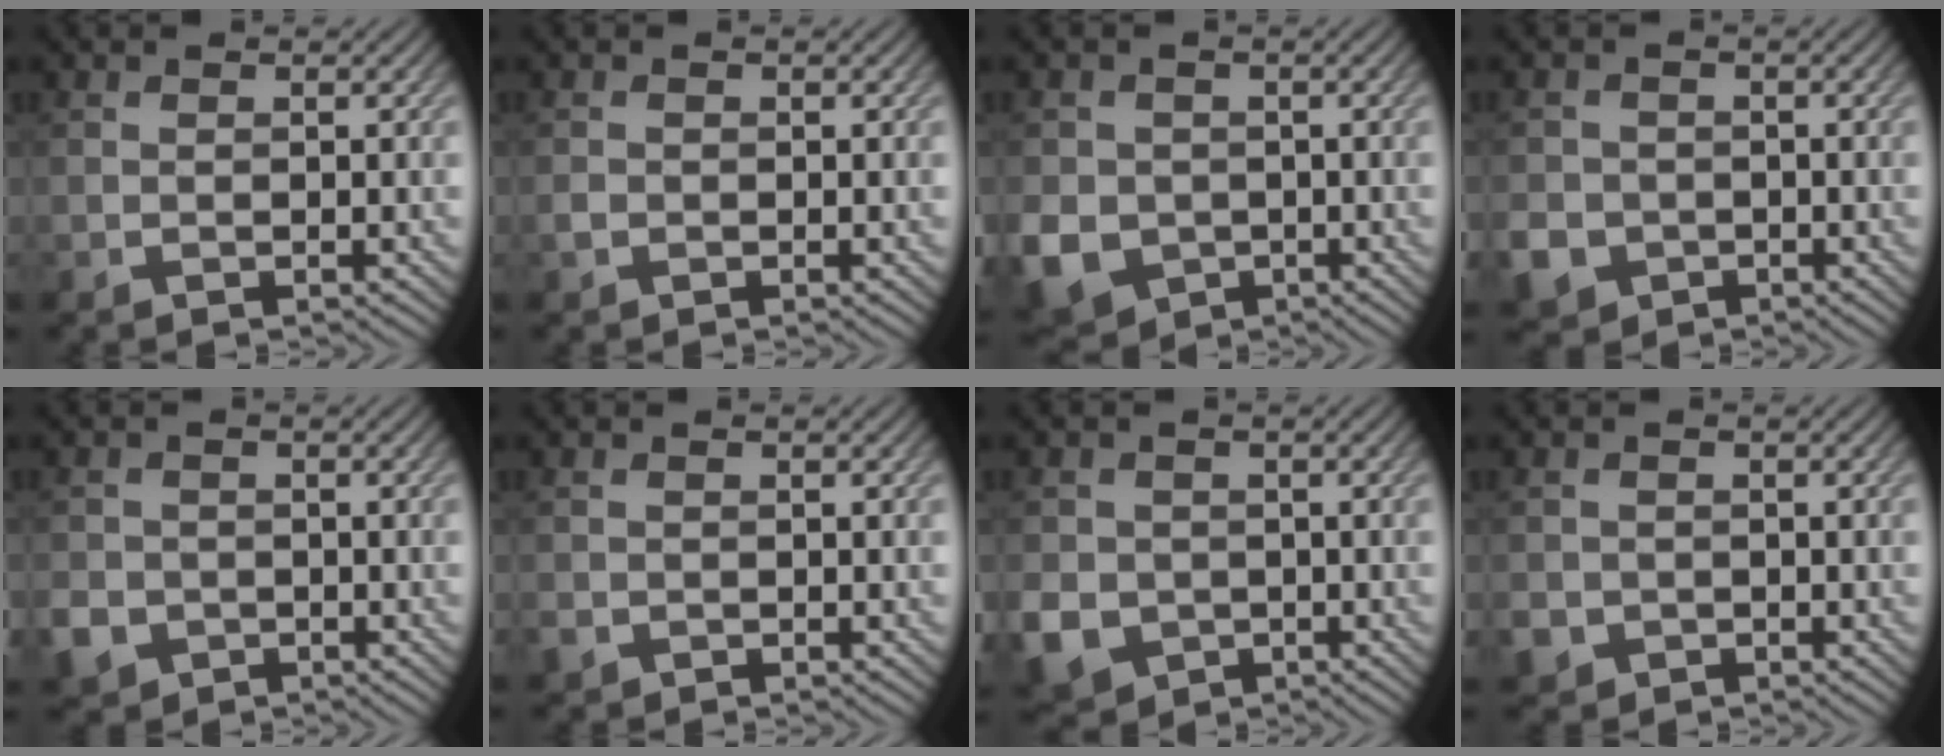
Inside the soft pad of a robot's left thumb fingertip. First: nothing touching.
{"total": 0.7, "force": [-0.3, 0.5, 0.2], "torque": [-0.006, -0.002, -0.008]}
{"total": 8.6, "force": [-2.6, 7.3, 3.8], "torque": [-0.110, -0.034, -0.058]}
{"total": 5.3, "force": [-2.3, 4.5, 1.7], "torque": [-0.049, -0.019, -0.050]}
{"total": 4.4, "force": [-2.0, 3.7, 1.5], "torque": [-0.043, -0.015, -0.043]}
{"total": 1.5, "force": [-0.8, 1.2, 0.4], "torque": [-0.010, -0.009, -0.019]}
{"total": 7.4, "force": [-2.3, 6.3, 3.1], "torque": [-0.094, -0.030, -0.053]}
{"total": 2.9, "force": [-1.3, 2.5, 0.8], "torque": [-0.021, -0.013, -0.027]}